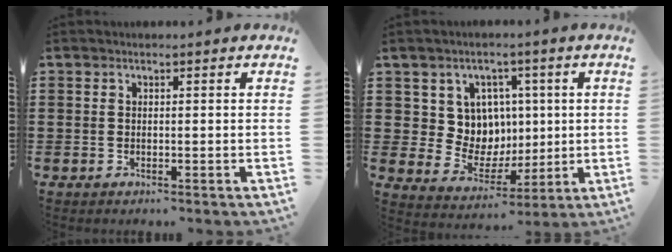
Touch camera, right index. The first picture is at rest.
{"total": 8.0, "force": [2.2, 7.4, 2.0], "torque": [-0.066, -0.005, 0.047]}